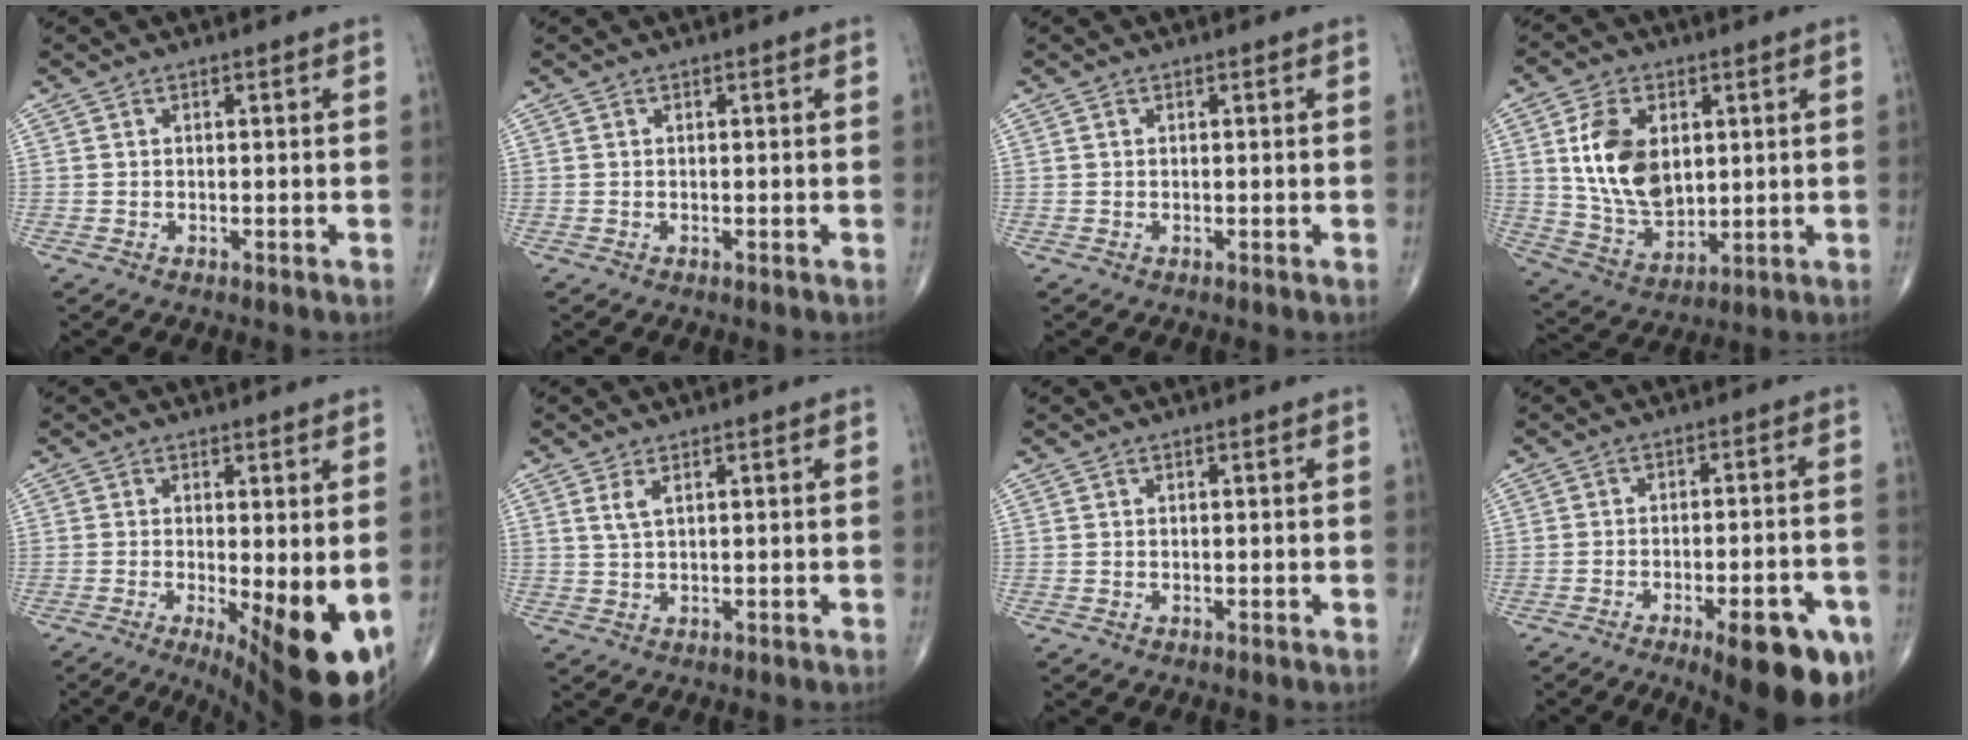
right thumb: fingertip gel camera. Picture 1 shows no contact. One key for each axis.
{"total": 0.0}
{"total": 0.0}
{"total": 14.9, "fx": 3.2, "fy": 9.5, "fz": 11.1, "tx": -0.183, "ty": -0.018, "tz": 0.071}
{"total": 13.9, "fx": -3.1, "fy": 4.4, "fz": 12.8, "tx": -0.156, "ty": -0.024, "tz": -0.029}
{"total": 2.2, "fx": 1.1, "fy": 0.7, "fz": 1.8, "tx": -0.043, "ty": 0.000, "tz": 0.029}
{"total": 0.0}
{"total": 15.6, "fx": -7.9, "fy": 4.8, "fz": 12.5, "tx": -0.111, "ty": 0.031, "tz": -0.098}